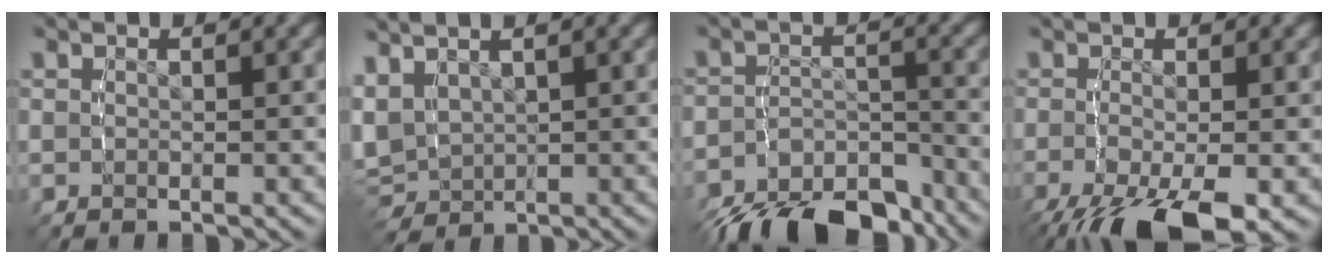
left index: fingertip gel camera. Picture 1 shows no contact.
{"total": 5.6, "force": [0.9, 4.9, 2.5], "torque": [-0.095, -0.031, 0.035]}
{"total": 8.4, "force": [-7.3, 2.9, 3.1], "torque": [-0.032, -0.012, -0.119]}
{"total": 6.4, "force": [-3.7, 2.3, 4.7], "torque": [-0.112, -0.034, -0.044]}